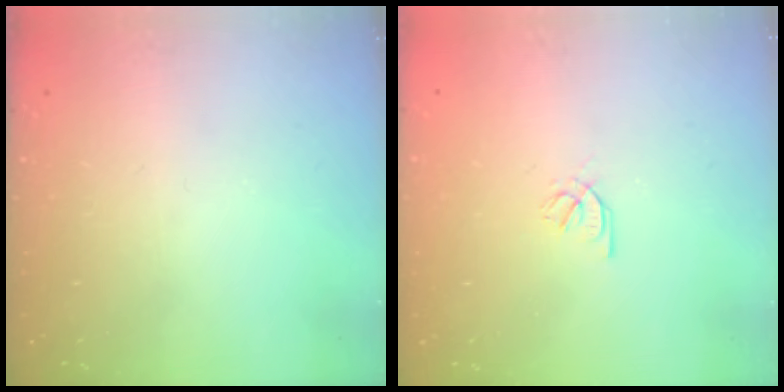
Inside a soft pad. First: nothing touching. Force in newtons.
{"total": 2.2, "press": 2.1, "slide": 0.6}